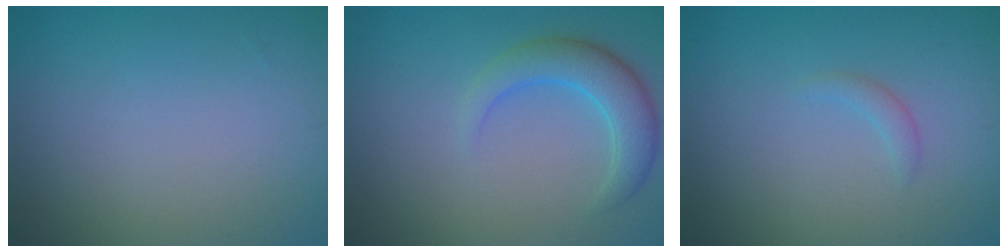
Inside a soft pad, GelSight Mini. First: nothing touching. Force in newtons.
{"total": 3.7, "press": 3.7, "slide": 0.1}
{"total": 0.9, "press": 0.9, "slide": 0.1}